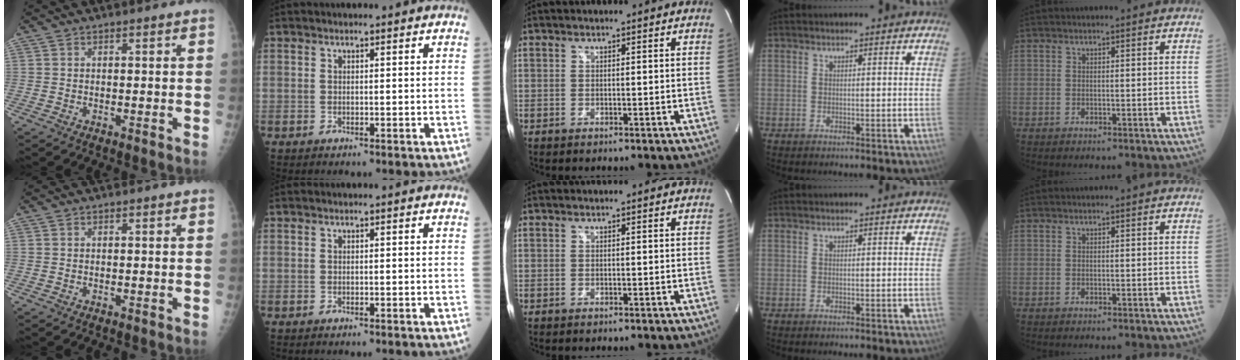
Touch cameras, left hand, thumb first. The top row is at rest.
{}